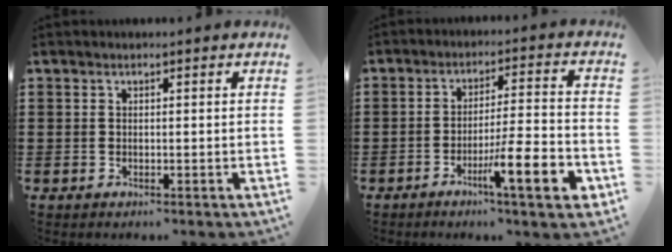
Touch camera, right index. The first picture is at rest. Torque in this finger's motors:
{"motor_torque": [2.01, -0.12, 0.65, 0.06]}